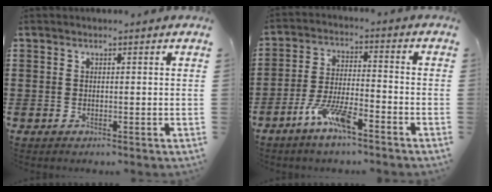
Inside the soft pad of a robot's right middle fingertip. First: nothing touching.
{"total": 7.3, "force": [-4.9, 1.3, 5.2], "torque": [-0.117, -0.005, -0.094]}